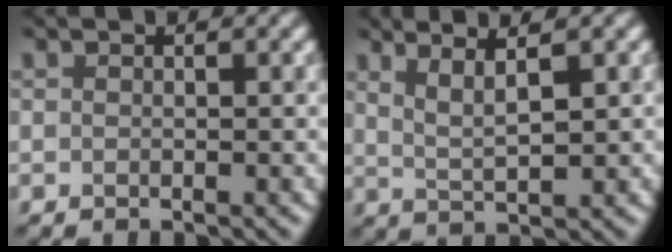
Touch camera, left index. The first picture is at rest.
{"total": 3.1, "force": [1.6, 0.6, 2.6], "torque": [-0.045, -0.002, 0.039]}